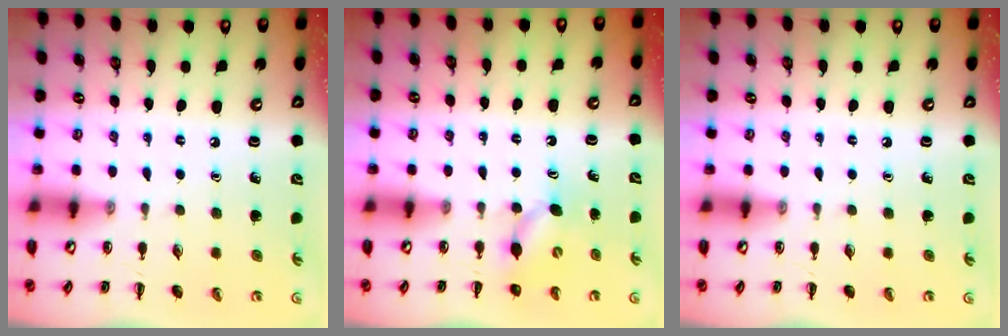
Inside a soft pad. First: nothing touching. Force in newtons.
{"total": 5.0, "press": 4.9, "slide": 1.0}
{"total": 0.0}